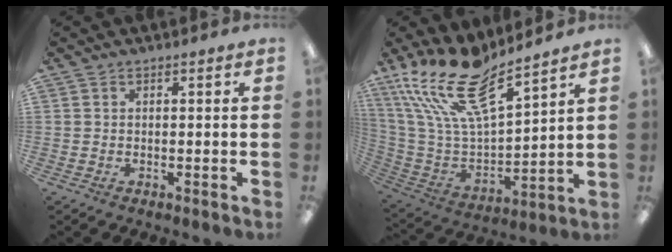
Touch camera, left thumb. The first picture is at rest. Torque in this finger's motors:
{"motor_torque": [0.30, 0.33, 1.63, -1.14, 0.50]}